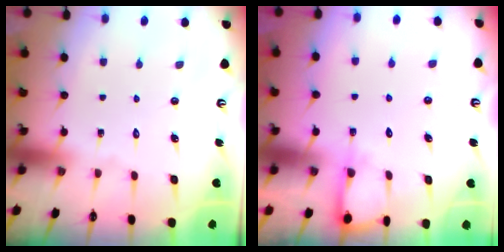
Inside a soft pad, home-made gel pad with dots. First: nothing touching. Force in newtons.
{"total": 5.3, "press": 5.3, "slide": 0.5}